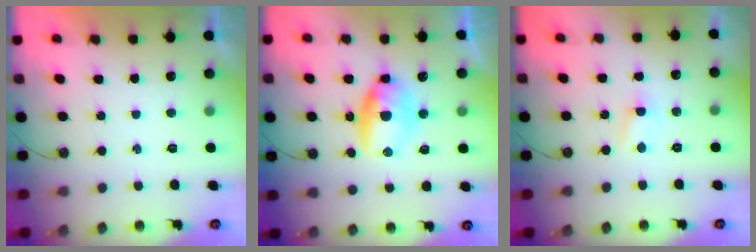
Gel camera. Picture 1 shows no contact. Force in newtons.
{"total": 8.0, "press": 7.9, "slide": 0.4}
{"total": 2.9, "press": 2.8, "slide": 0.4}